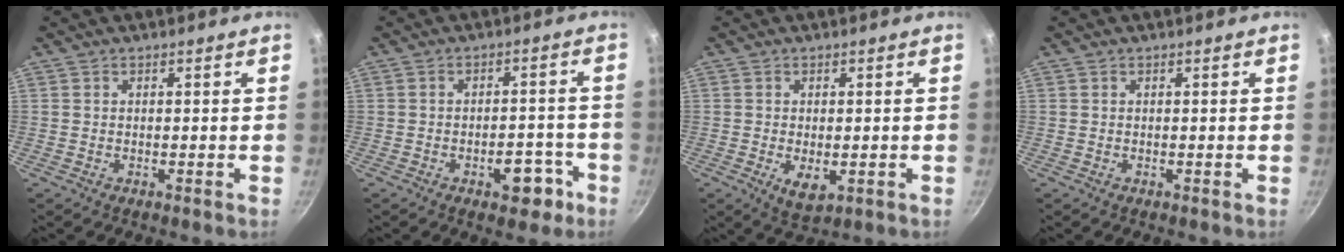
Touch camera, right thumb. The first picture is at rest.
{"total": 6.8, "force": [-3.5, 3.5, 4.6], "torque": [-0.034, 0.027, -0.038]}
{"total": 4.8, "force": [-1.1, 2.6, 3.9], "torque": [-0.059, -0.014, -0.009]}
{"total": 0.0}